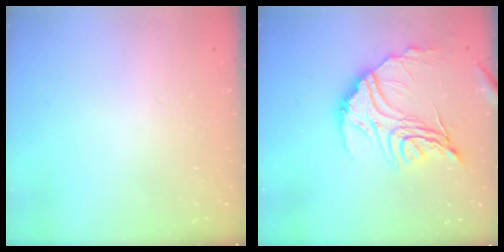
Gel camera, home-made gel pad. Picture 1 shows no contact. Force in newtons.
{"total": 20.5, "press": 20.5, "slide": 1.3}